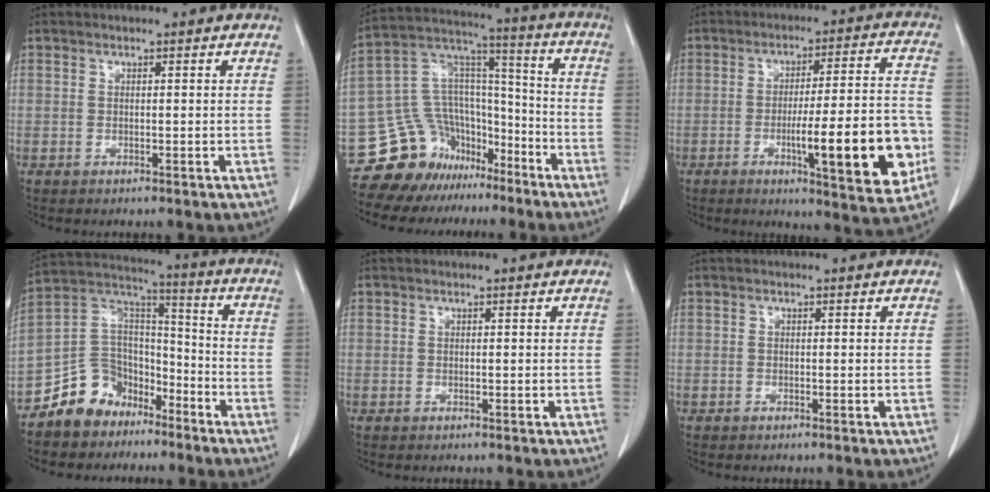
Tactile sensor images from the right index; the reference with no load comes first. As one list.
[{"total": 15.4, "force": [-11.1, 9.9, 4.1], "torque": [-0.083, 0.087, -0.185]}, {"total": 17.0, "force": [-4.8, 2.3, 16.2], "torque": [-0.211, 0.006, -0.060]}, {"total": 11.3, "force": [-7.9, 7.7, 2.5], "torque": [-0.057, 0.058, -0.145]}, {"total": 0.0}, {"total": 0.0}]